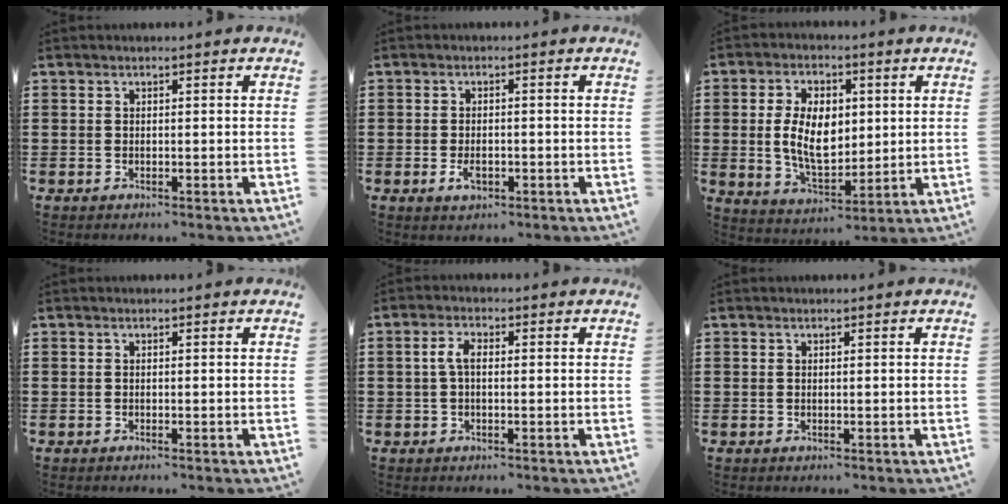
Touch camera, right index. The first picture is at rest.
{"total": 2.4, "force": [-0.9, 1.2, 1.8], "torque": [-0.042, -0.002, -0.017]}
{"total": 9.3, "force": [0.8, 5.8, 7.3], "torque": [-0.157, 0.010, 0.011]}
{"total": 0.0}
{"total": 3.0, "force": [-0.1, 1.3, 2.7], "torque": [-0.069, 0.000, -0.008]}
{"total": 0.0}